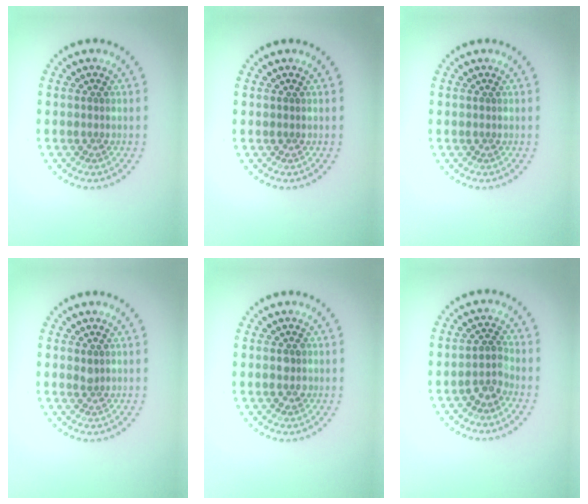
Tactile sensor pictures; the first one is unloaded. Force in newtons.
{"total": 0.0}
{"total": 0.0}
{"total": 0.7, "press": 0.6, "slide": 0.3}
{"total": 1.3, "press": 1.2, "slide": 0.3}
{"total": 1.8, "press": 1.4, "slide": 1.2}